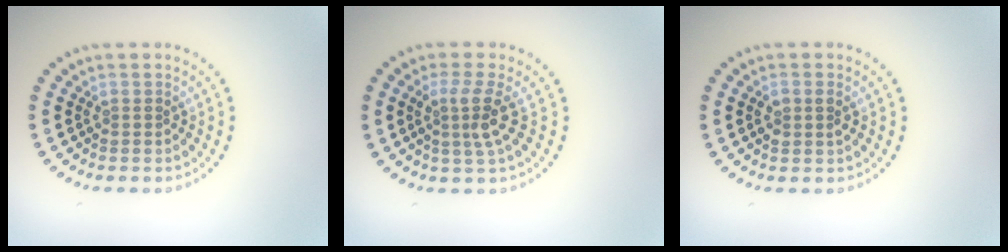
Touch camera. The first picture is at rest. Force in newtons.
{"total": 2.9, "press": 2.1, "slide": 2.0}
{"total": 1.4, "press": 1.3, "slide": 0.3}